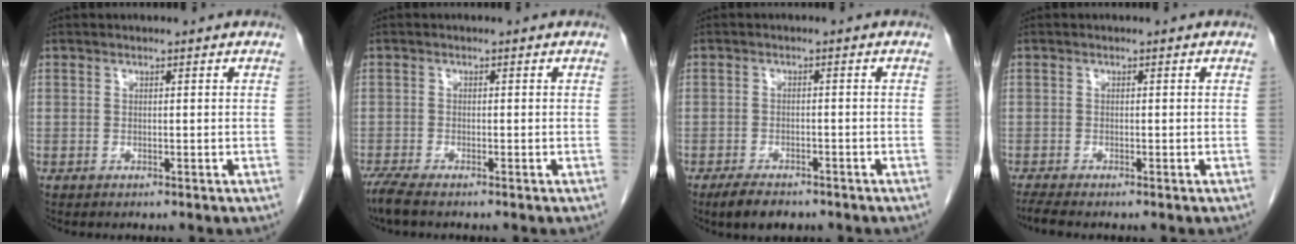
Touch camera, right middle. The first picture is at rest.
{"total": 2.9, "force": [-2.4, 0.2, 1.6], "torque": [-0.038, -0.009, -0.045]}
{"total": 4.5, "force": [-3.4, 1.8, 2.3], "torque": [-0.042, -0.004, -0.051]}
{"total": 1.7, "force": [-1.5, -0.2, 0.8], "torque": [-0.022, -0.006, -0.029]}